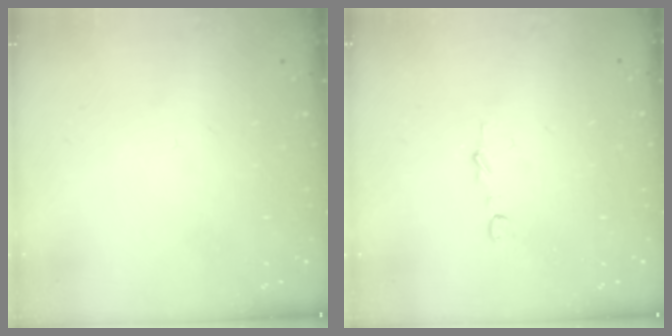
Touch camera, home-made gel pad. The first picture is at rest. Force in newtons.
{"total": 2.8, "press": 2.8, "slide": 0.2}